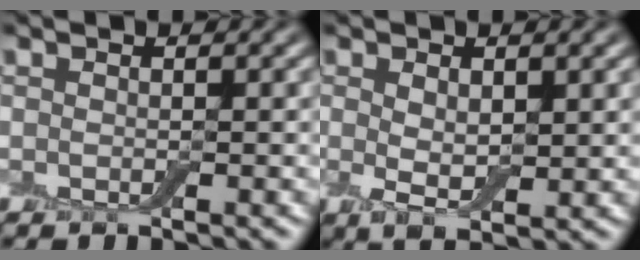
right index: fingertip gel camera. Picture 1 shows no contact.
{"total": 3.1, "force": [0.5, 1.5, 2.7], "torque": [-0.051, -0.006, 0.013]}